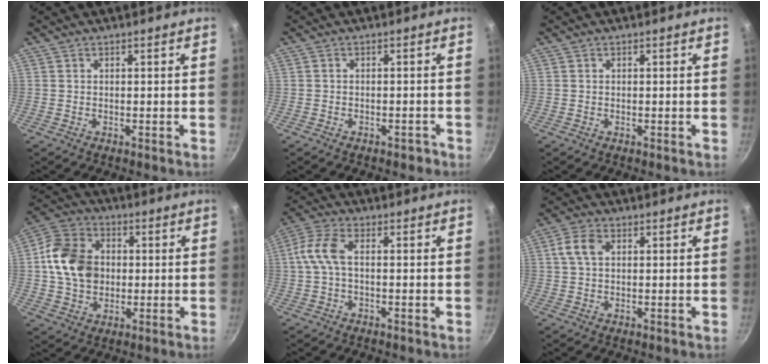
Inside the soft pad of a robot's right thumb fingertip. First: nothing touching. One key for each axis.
{"total": 1.7, "fx": -1.2, "fy": 1.0, "fz": 0.6, "tx": 0.002, "ty": 0.022, "tz": -0.005}
{"total": 0.0}
{"total": 13.7, "fx": 0.9, "fy": 10.7, "fz": 8.5, "tx": -0.130, "ty": 0.012, "tz": 0.005}
{"total": 6.6, "fx": 0.1, "fy": 3.4, "fz": 5.7, "tx": -0.135, "ty": 0.022, "tz": -0.007}
{"total": 4.8, "fx": 1.3, "fy": 2.9, "fz": 3.6, "tx": -0.073, "ty": 0.011, "tz": 0.021}